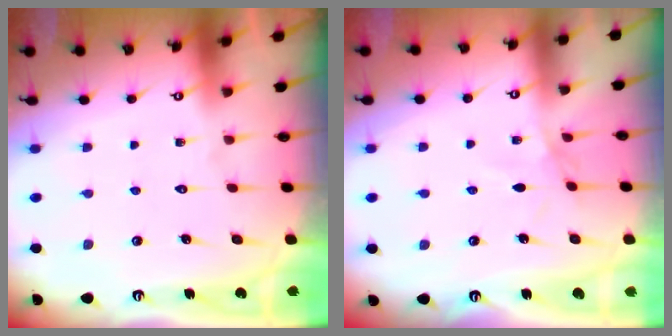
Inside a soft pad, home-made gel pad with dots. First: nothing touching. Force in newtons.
{"total": 2.2, "press": 2.1, "slide": 0.5}